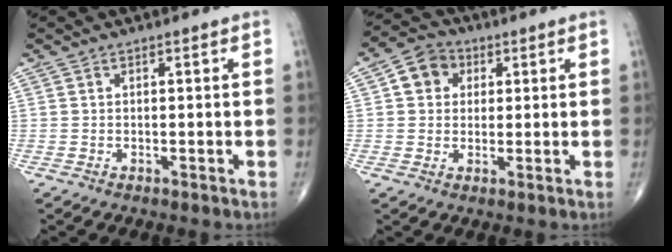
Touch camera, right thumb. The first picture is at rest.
{"total": 6.5, "force": [1.7, 5.5, 3.0], "torque": [-0.029, 0.007, 0.019]}